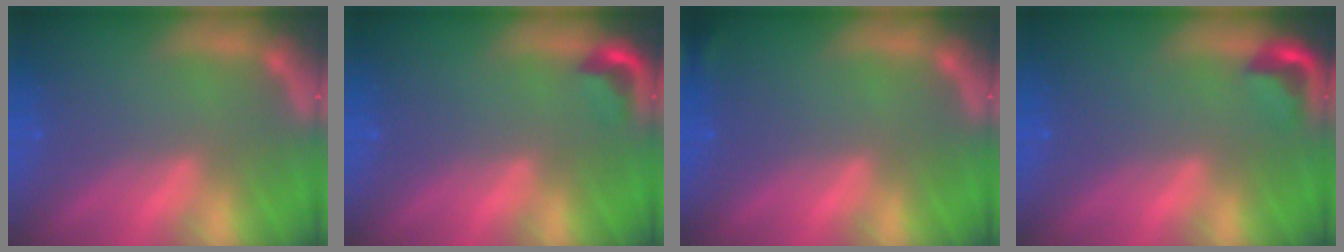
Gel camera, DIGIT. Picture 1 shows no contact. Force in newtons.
{"total": 1.9}
{"total": 0.9}
{"total": 2.4}